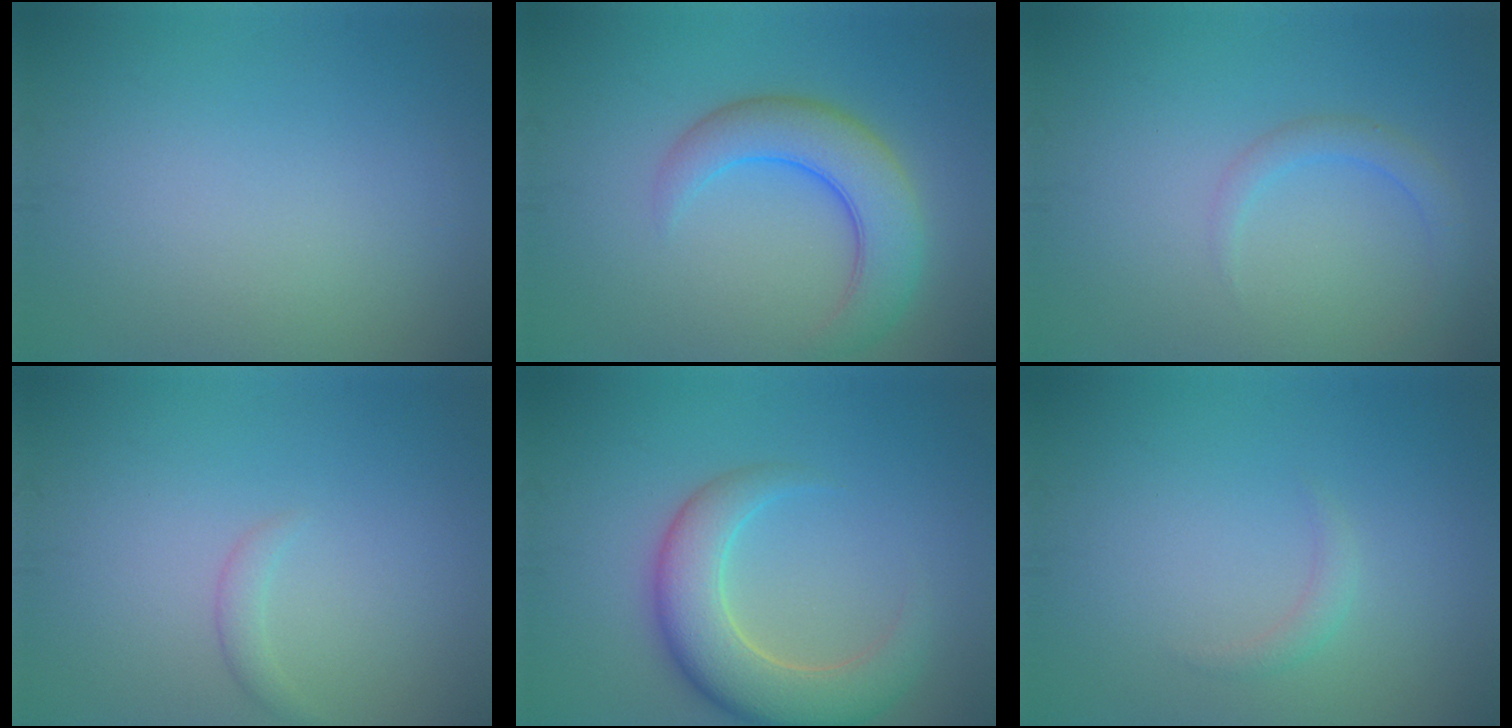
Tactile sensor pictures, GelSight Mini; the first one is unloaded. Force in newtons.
{"total": 5.8, "press": 5.8, "slide": 0.4}
{"total": 1.8, "press": 1.8, "slide": 0.0}
{"total": 1.0, "press": 1.0, "slide": 0.1}
{"total": 6.5, "press": 6.5, "slide": 0.5}
{"total": 1.0, "press": 1.0, "slide": 0.0}